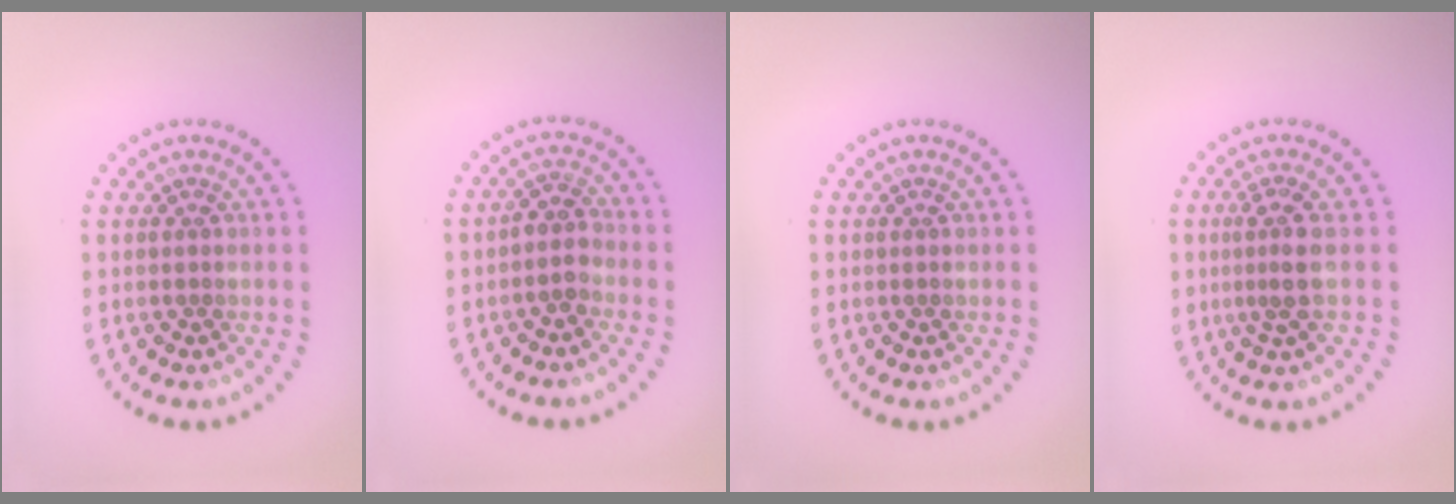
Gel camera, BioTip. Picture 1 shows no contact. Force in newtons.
{"total": 2.0, "press": 1.7, "slide": 1.1}
{"total": 0.0}
{"total": 2.5, "press": 1.8, "slide": 1.7}